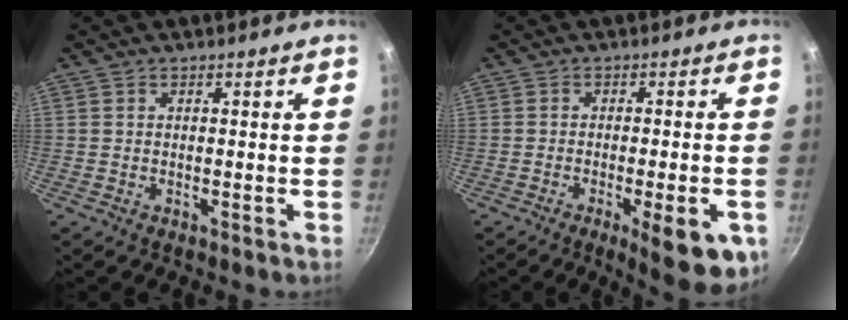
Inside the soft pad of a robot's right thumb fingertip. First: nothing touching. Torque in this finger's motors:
{"motor_torque": [1.39, 1.71, 0.05, -0.15, 0.31]}